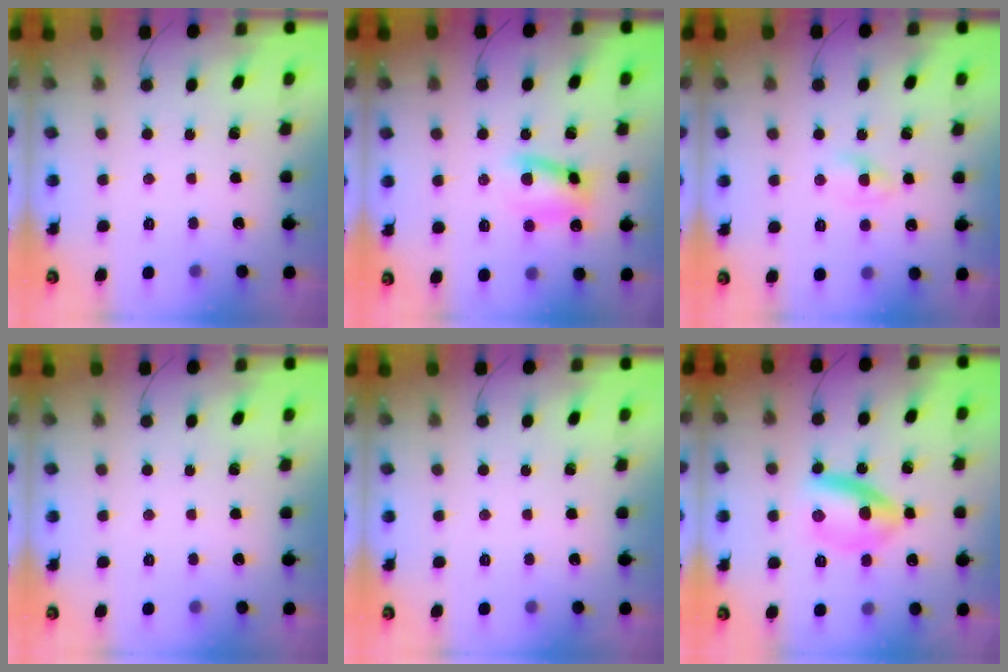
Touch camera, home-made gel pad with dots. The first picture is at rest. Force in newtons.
{"total": 9.6, "press": 9.6, "slide": 1.0}
{"total": 1.6, "press": 1.4, "slide": 0.8}
{"total": 0.0}
{"total": 0.0}
{"total": 9.4, "press": 9.4, "slide": 0.9}